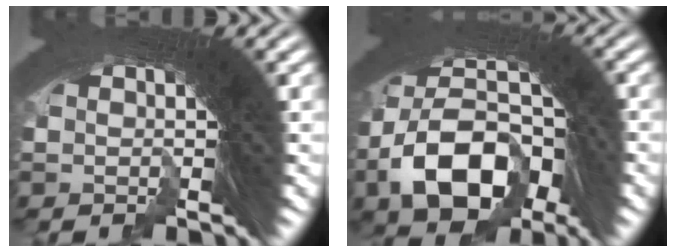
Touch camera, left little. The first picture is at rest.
{"total": 11.7, "force": [-3.0, 7.9, 8.1], "torque": [-0.129, -0.020, -0.050]}